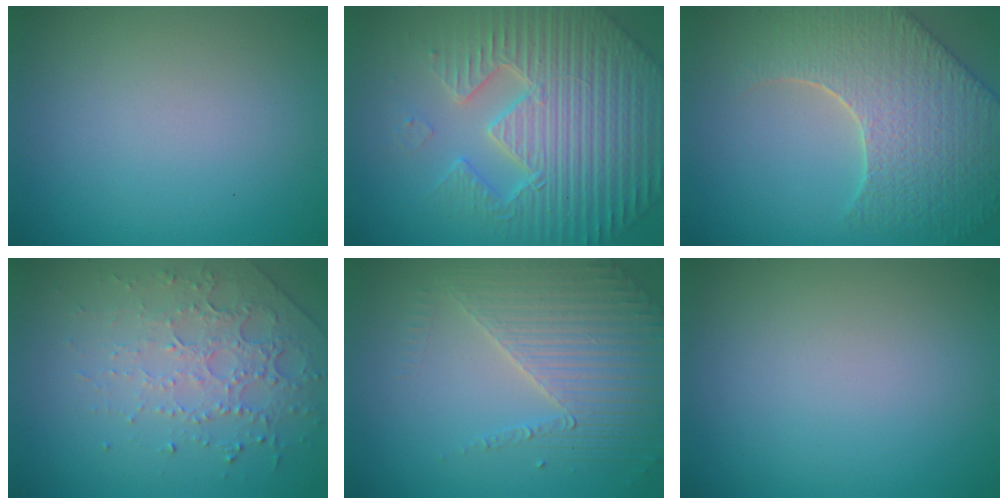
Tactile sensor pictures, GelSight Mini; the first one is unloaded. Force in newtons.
{"total": 7.5, "press": 7.2, "slide": 1.8}
{"total": 8.0, "press": 6.4, "slide": 4.9}
{"total": 4.6, "press": 3.1, "slide": 3.4}
{"total": 3.9, "press": 3.7, "slide": 1.3}
{"total": 0.0}